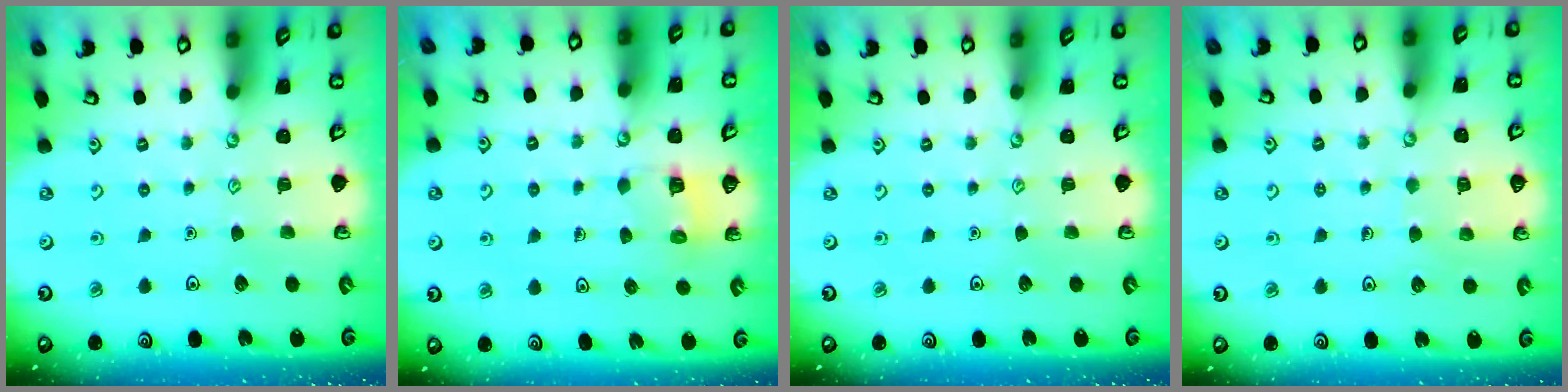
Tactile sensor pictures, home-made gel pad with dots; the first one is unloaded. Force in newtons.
{"total": 3.8, "press": 3.8, "slide": 0.2}
{"total": 0.0}
{"total": 5.2, "press": 5.2, "slide": 0.4}